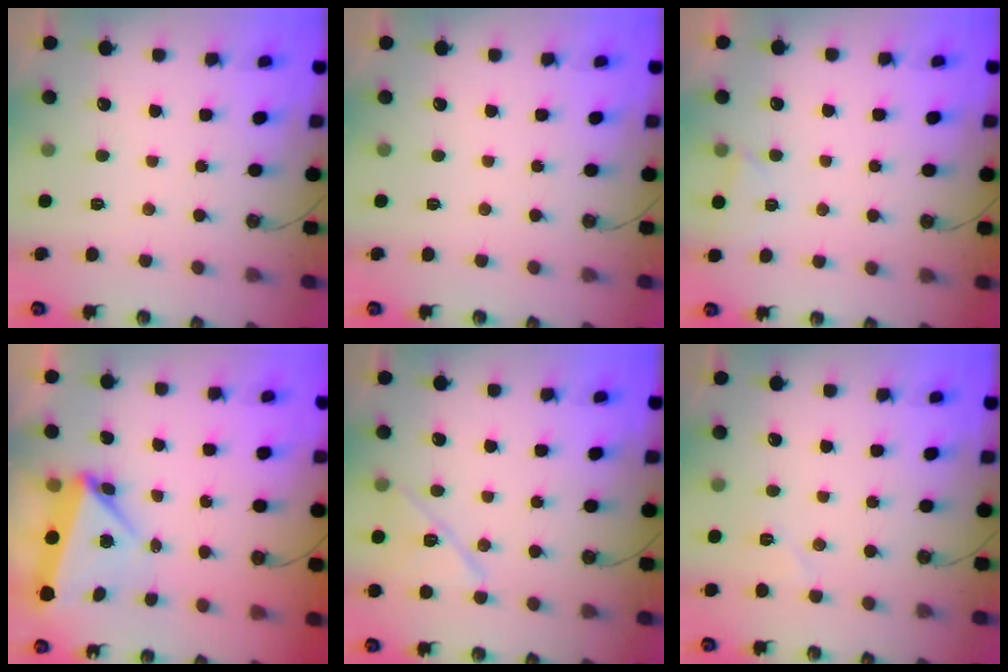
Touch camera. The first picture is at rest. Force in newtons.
{"total": 0.0}
{"total": 2.0, "press": 1.9, "slide": 0.3}
{"total": 5.7, "press": 5.5, "slide": 1.5}
{"total": 11.4, "press": 11.4, "slide": 0.8}
{"total": 5.6, "press": 5.3, "slide": 1.5}